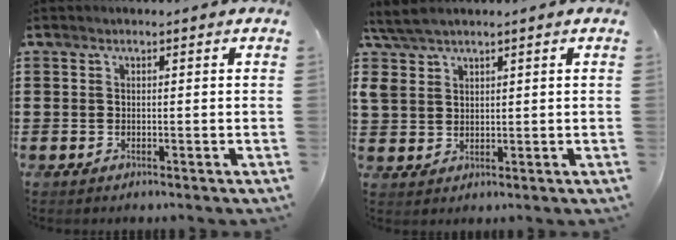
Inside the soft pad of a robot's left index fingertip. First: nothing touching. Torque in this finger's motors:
{"motor_torque": [1.65, -0.49, 0.51, 0.21]}